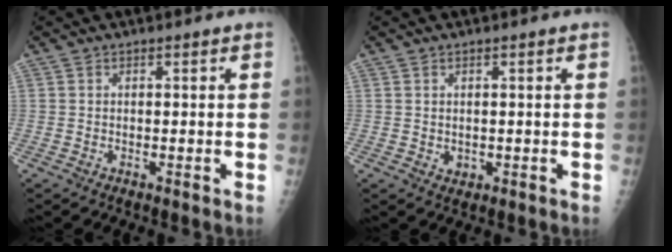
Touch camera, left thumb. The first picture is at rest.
{"total": 1.2, "force": [0.4, 0.8, 0.8], "torque": [-0.010, -0.005, 0.011]}